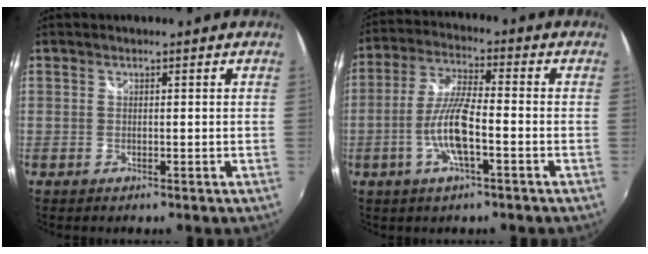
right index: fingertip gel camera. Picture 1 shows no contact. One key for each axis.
{"total": 8.9, "fx": -3.1, "fy": 1.4, "fz": 8.3, "tx": -0.171, "ty": 0.003, "tz": -0.057}